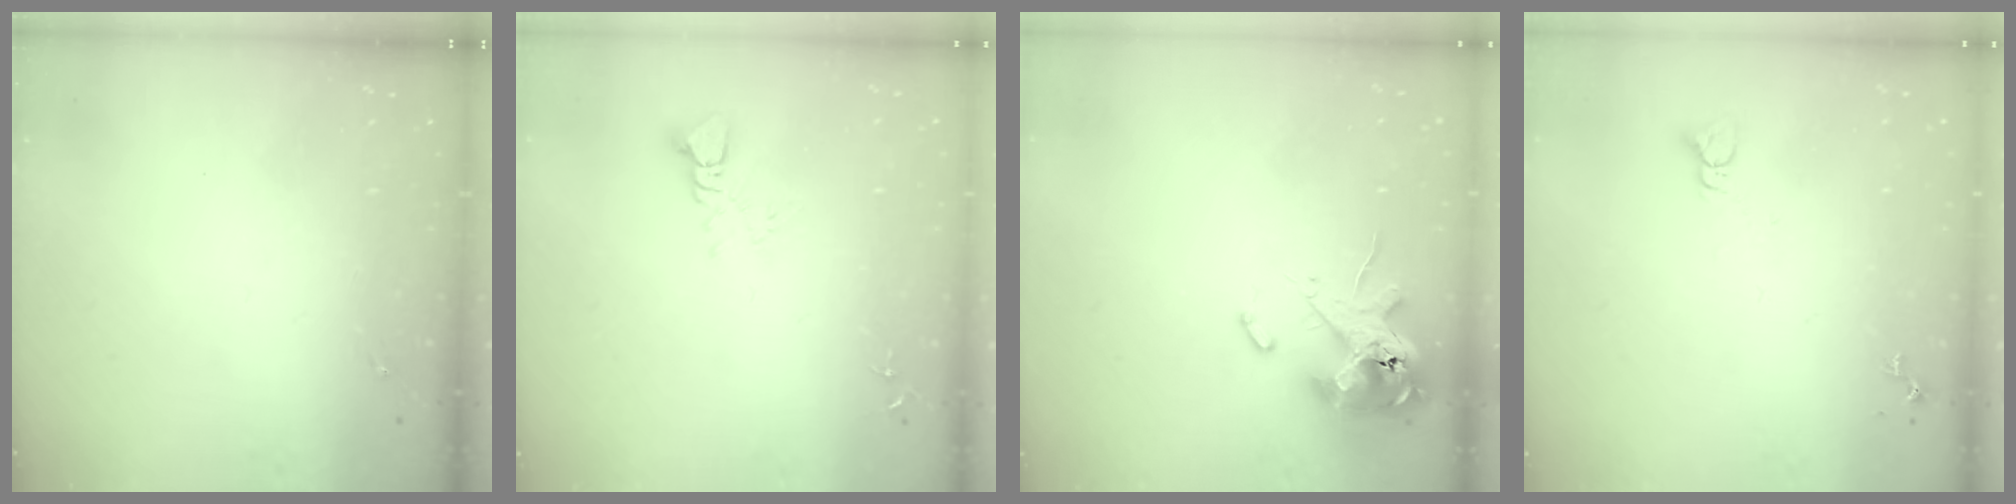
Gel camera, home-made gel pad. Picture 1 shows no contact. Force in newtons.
{"total": 5.3, "press": 5.3, "slide": 0.3}
{"total": 14.6, "press": 14.4, "slide": 2.8}
{"total": 2.2, "press": 2.2, "slide": 0.1}